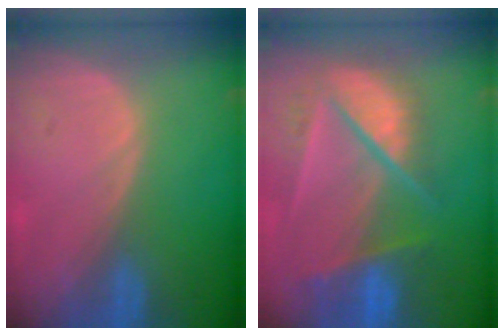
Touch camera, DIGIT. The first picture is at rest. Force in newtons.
{"total": 9.8, "press": 8.3, "slide": 5.2}